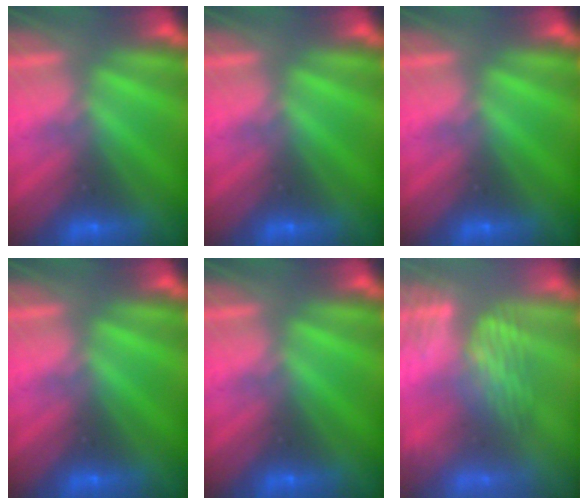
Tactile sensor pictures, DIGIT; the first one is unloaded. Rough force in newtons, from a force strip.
{"total": 0.0}
{"total": 0.0}
{"total": 0.0}
{"total": 0.0}
{"total": 3.6}